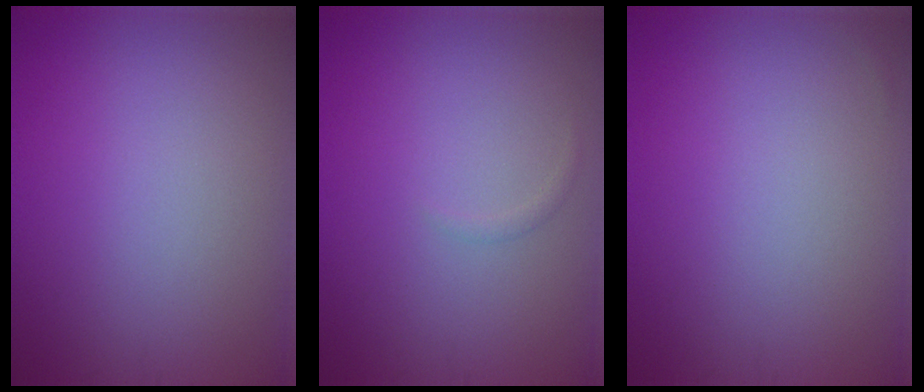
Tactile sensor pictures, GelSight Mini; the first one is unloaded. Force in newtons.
{"total": 0.5, "press": 0.5, "slide": 0.0}
{"total": 0.0}